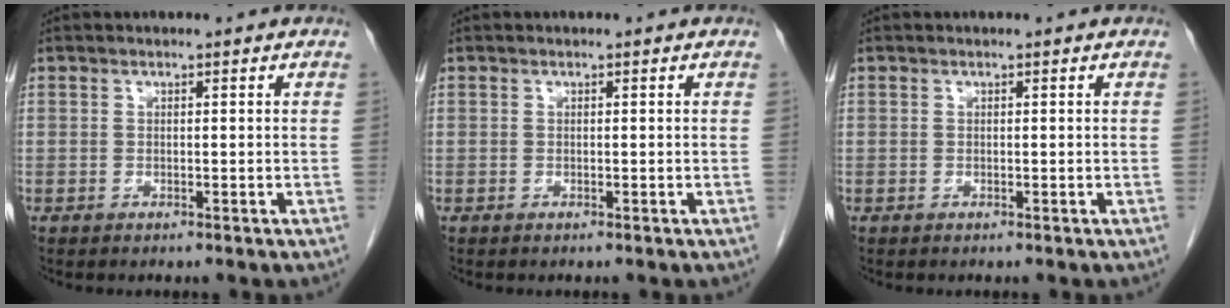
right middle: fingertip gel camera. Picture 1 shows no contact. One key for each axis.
{"total": 0.0}
{"total": 0.0}